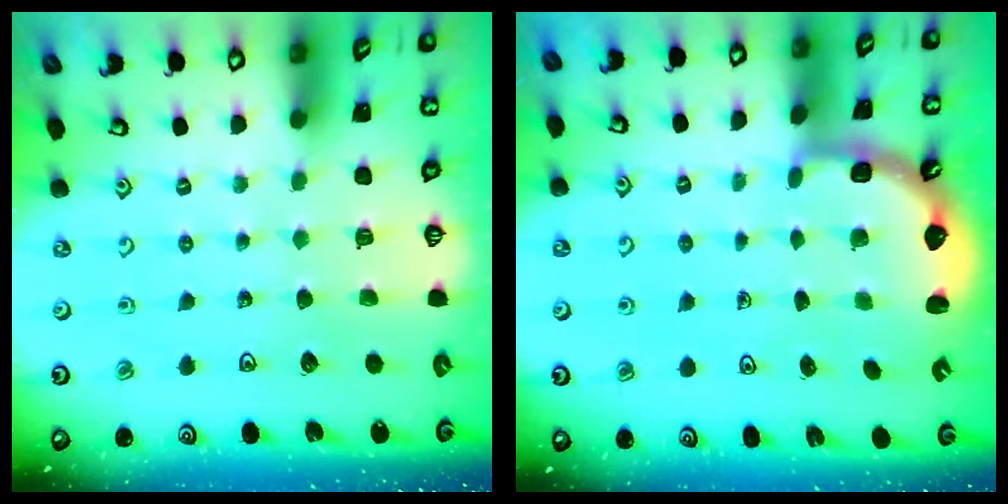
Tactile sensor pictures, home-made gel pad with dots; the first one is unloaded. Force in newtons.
{"total": 2.5, "press": 2.1, "slide": 1.3}